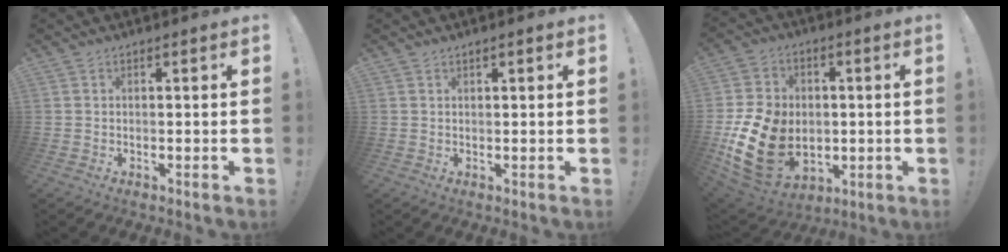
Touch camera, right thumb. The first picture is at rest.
{"total": 1.0, "force": [0.7, 0.3, 0.6], "torque": [-0.005, -0.002, 0.010]}
{"total": 19.8, "force": [-3.7, 15.0, 12.4], "torque": [-0.232, 0.023, -0.049]}